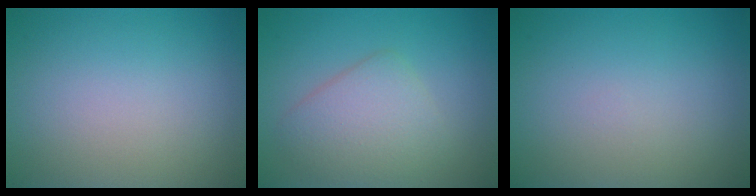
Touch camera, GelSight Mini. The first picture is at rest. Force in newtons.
{"total": 3.8, "press": 3.8, "slide": 0.2}
{"total": 0.0}